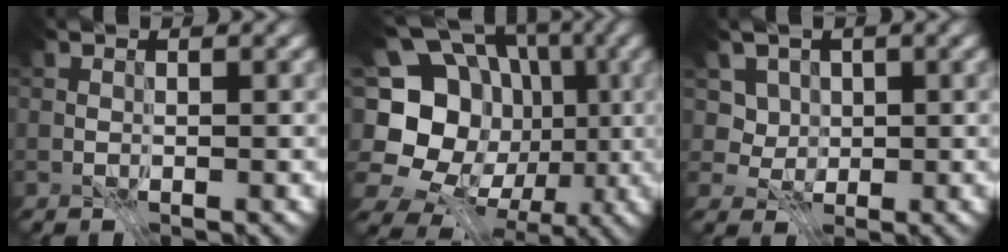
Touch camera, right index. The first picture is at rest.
{"total": 16.7, "force": [-3.0, 14.7, 7.2], "torque": [-0.152, 0.033, -0.076]}
{"total": 3.4, "force": [0.9, 3.1, 1.3], "torque": [-0.025, -0.008, 0.015]}